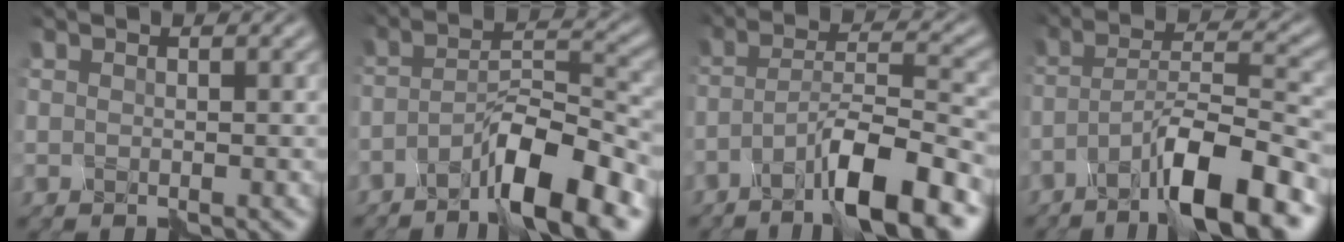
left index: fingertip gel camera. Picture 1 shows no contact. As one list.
[{"total": 7.5, "force": [-4.9, 1.3, 5.5], "torque": [-0.095, 0.008, -0.088]}, {"total": 7.9, "force": [-5.2, 1.1, 5.9], "torque": [-0.101, 0.009, -0.093]}, {"total": 8.9, "force": [-5.9, 1.3, 6.5], "torque": [-0.110, 0.012, -0.106]}]